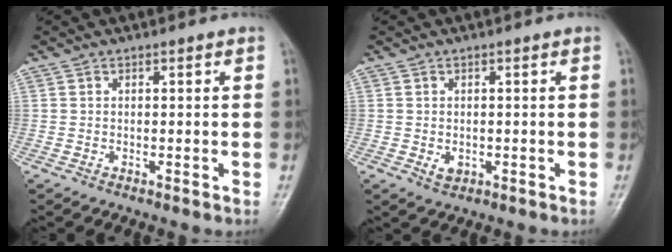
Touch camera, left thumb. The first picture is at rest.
{"total": 2.0, "force": [-0.4, 1.5, 1.2], "torque": [-0.015, -0.002, 0.000]}